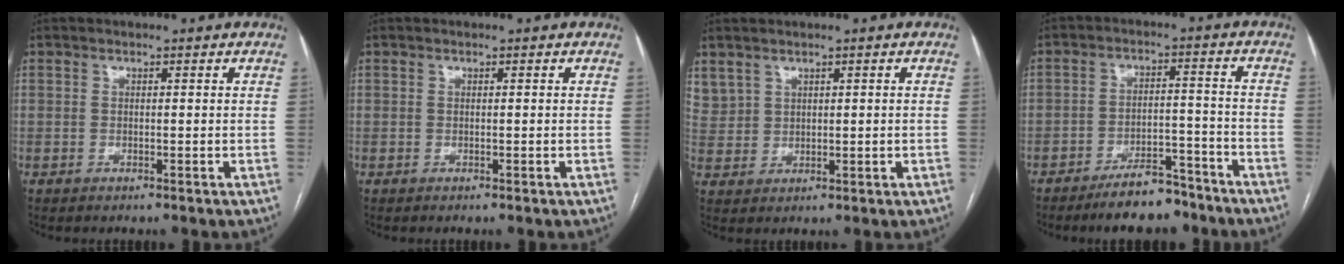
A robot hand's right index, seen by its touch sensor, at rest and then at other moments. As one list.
[{"total": 0.0}, {"total": 4.4, "force": [3.0, 2.9, 1.1], "torque": [-0.028, 0.012, 0.077]}, {"total": 8.2, "force": [-6.8, 2.8, 3.6], "torque": [-0.055, 0.007, -0.110]}]